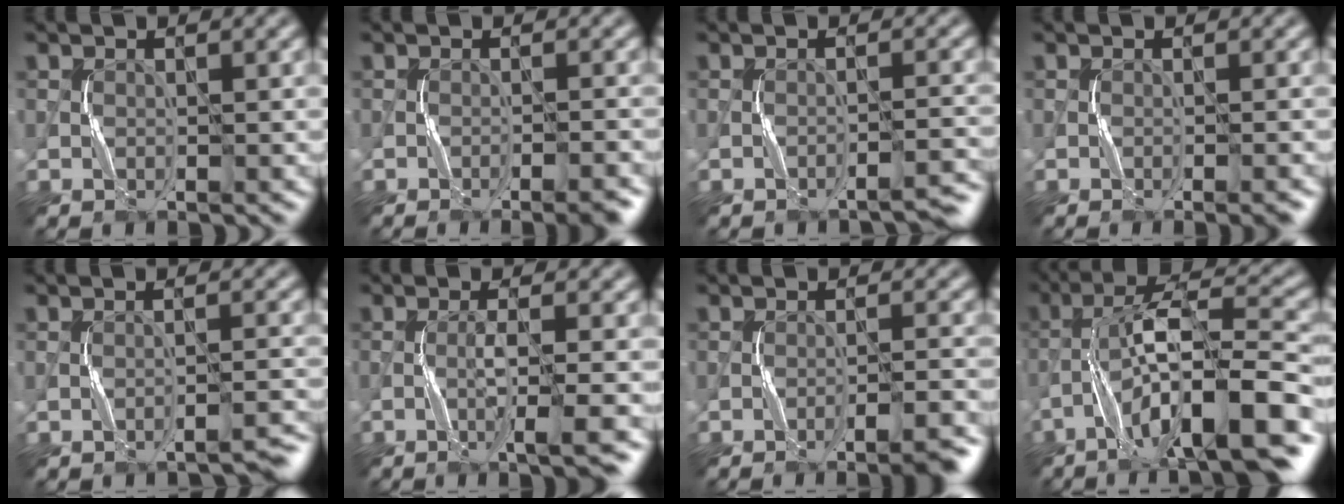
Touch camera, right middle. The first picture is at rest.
{"total": 2.2, "force": [-1.4, 0.1, 1.7], "torque": [-0.022, 0.008, -0.020]}
{"total": 1.8, "force": [-1.7, -0.1, 0.8], "torque": [-0.010, 0.011, -0.029]}
{"total": 1.2, "force": [-0.6, -0.2, 1.0], "torque": [-0.014, -0.001, -0.006]}
{"total": 1.9, "force": [-1.7, -0.2, 0.7], "torque": [-0.012, 0.009, -0.029]}
{"total": 3.6, "force": [-1.3, 0.3, 3.4], "torque": [-0.052, 0.006, -0.027]}
{"total": 3.8, "force": [-2.5, 0.4, 2.8], "torque": [-0.038, 0.012, -0.041]}
{"total": 12.5, "force": [-5.9, 2.7, 10.7], "torque": [-0.182, 0.018, -0.096]}